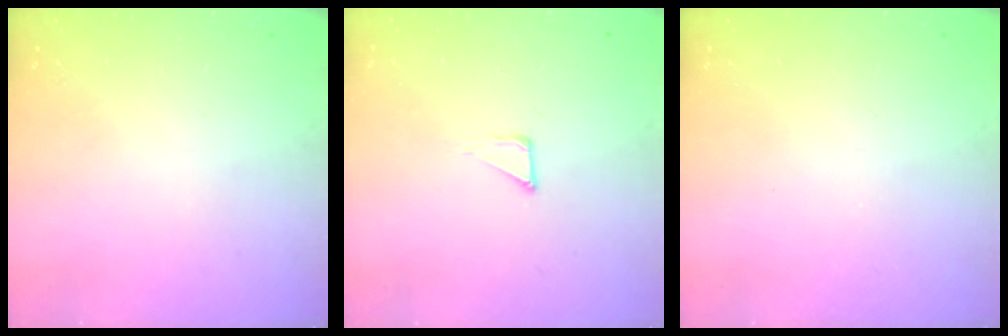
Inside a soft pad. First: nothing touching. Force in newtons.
{"total": 2.7, "press": 2.7, "slide": 0.3}
{"total": 0.0}